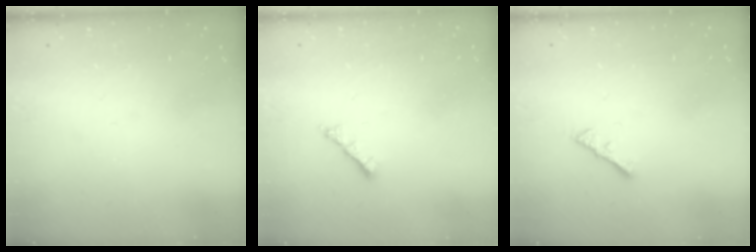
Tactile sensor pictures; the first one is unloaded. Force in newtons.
{"total": 1.8, "press": 1.7, "slide": 0.6}
{"total": 2.3, "press": 2.2, "slide": 0.4}